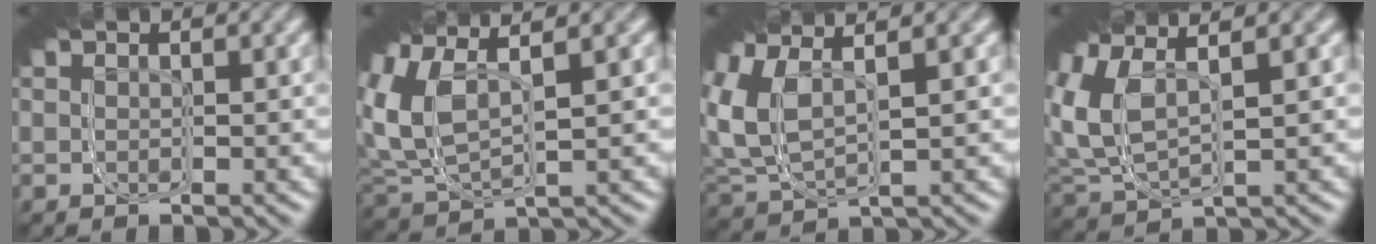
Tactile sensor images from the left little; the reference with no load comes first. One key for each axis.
{"total": 6.9, "fx": 2.4, "fy": 4.1, "fz": 5.0, "tx": -0.104, "ty": 0.020, "tz": 0.021}
{"total": 8.3, "fx": 2.5, "fy": 5.7, "fz": 5.4, "tx": -0.130, "ty": 0.011, "tz": 0.023}
{"total": 7.6, "fx": 2.6, "fy": 5.0, "fz": 5.1, "tx": -0.116, "ty": 0.018, "tz": 0.023}